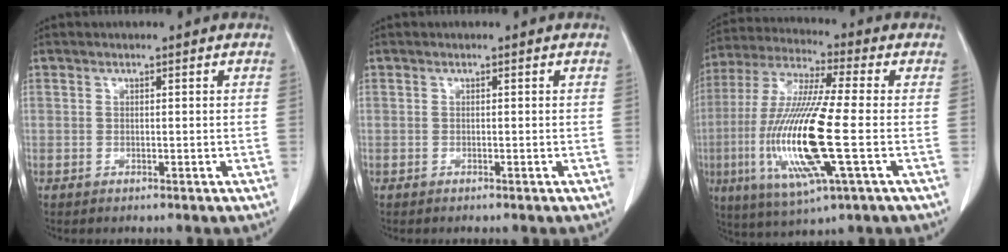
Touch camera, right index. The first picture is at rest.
{"total": 0.0}
{"total": 17.6, "force": [-3.4, 1.3, 17.2], "torque": [-0.365, -0.016, -0.063]}